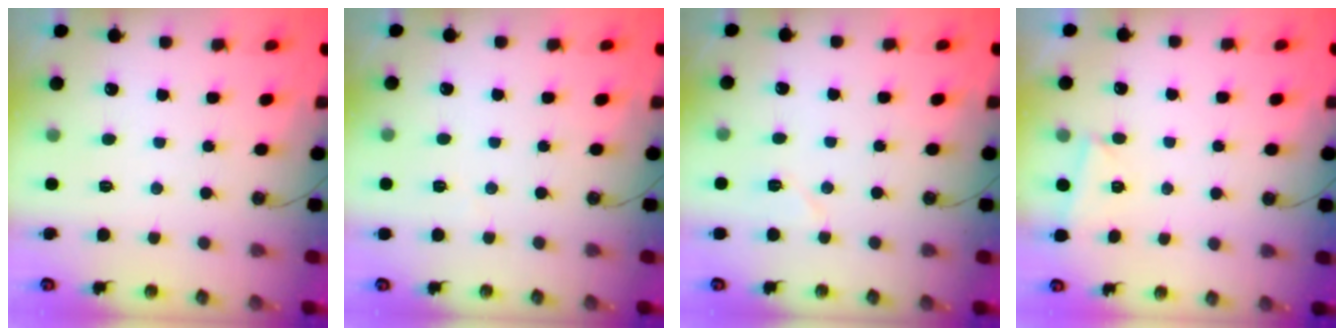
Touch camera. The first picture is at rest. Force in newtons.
{"total": 1.6, "press": 1.4, "slide": 0.6}
{"total": 5.1, "press": 4.9, "slide": 1.4}
{"total": 2.3, "press": 2.2, "slide": 0.9}